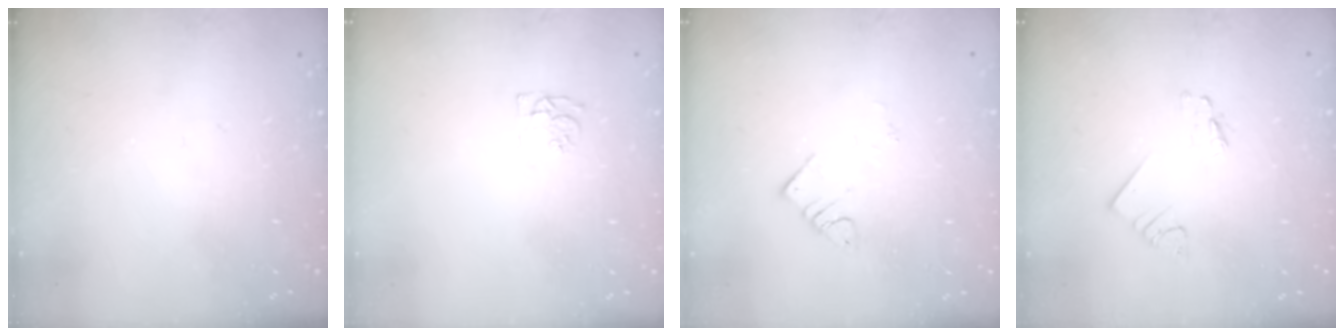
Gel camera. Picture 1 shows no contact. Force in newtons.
{"total": 4.9, "press": 4.9, "slide": 0.6}
{"total": 3.6, "press": 3.6, "slide": 0.3}
{"total": 1.2, "press": 1.2, "slide": 0.1}